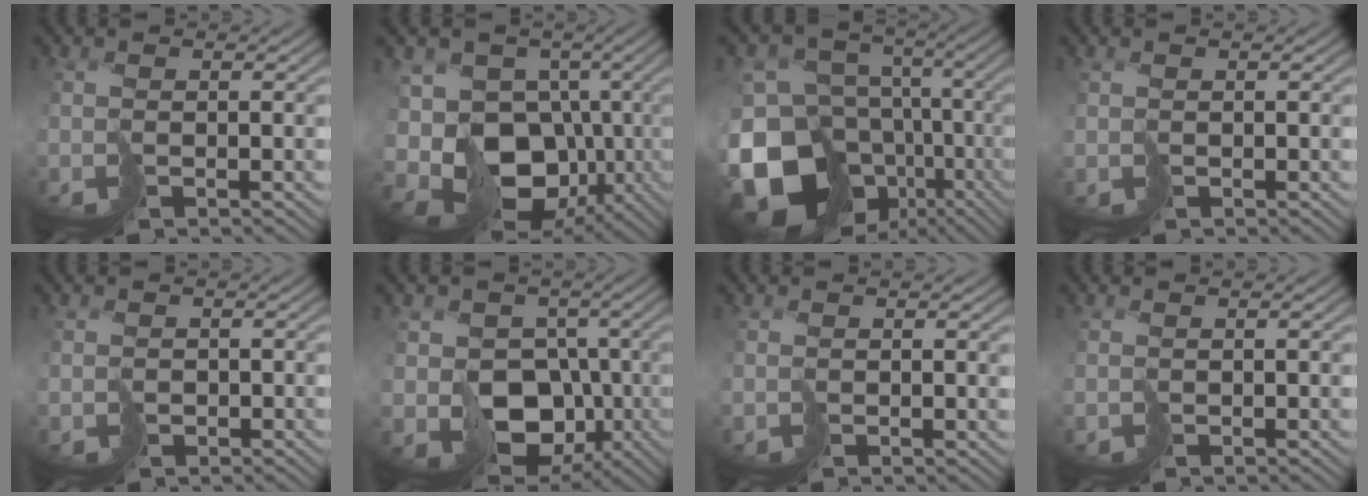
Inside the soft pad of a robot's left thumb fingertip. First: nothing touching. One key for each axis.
{"total": 16.4, "fx": -6.5, "fy": 10.9, "fz": 10.4, "tx": -0.222, "ty": -0.017, "tz": -0.089}
{"total": 17.4, "fx": -7.8, "fy": 12.5, "fz": 9.3, "tx": -0.221, "ty": -0.027, "tz": -0.088}
{"total": 0.0}
{"total": 0.7, "fx": -0.1, "fy": 0.6, "fz": -0.3, "tx": 0.004, "ty": -0.006, "tz": 0.001}
{"total": 10.5, "fx": -2.8, "fy": 8.4, "fz": 5.7, "tx": -0.108, "ty": -0.027, "tz": -0.046}
{"total": 0.9, "fx": 0.9, "fy": -0.1, "fz": 0.3, "tx": -0.011, "ty": -0.008, "tz": 0.021}
{"total": 0.6, "fx": 0.4, "fy": -0.4, "fz": -0.1, "tx": -0.005, "ty": -0.002, "tz": 0.010}